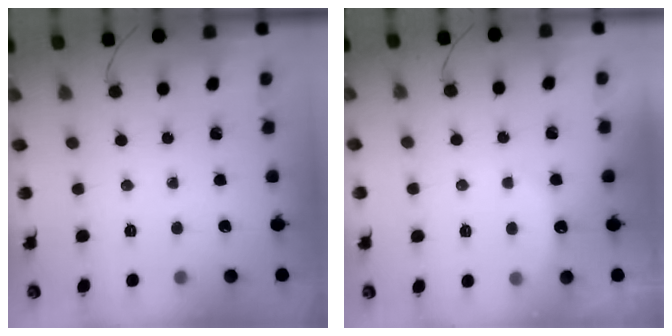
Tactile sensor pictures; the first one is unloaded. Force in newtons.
{"total": 5.0, "press": 4.8, "slide": 1.1}